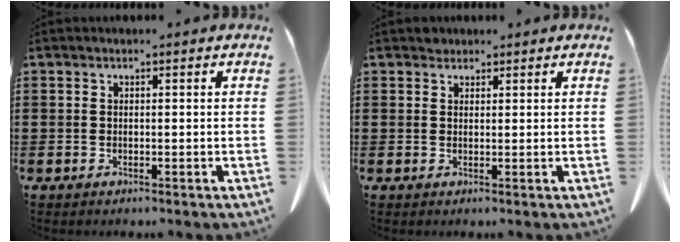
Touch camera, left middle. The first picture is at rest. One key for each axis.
{"total": 1.4, "fx": 1.2, "fy": 0.6, "fz": -0.2, "tx": 0.000, "ty": 0.002, "tz": 0.024}